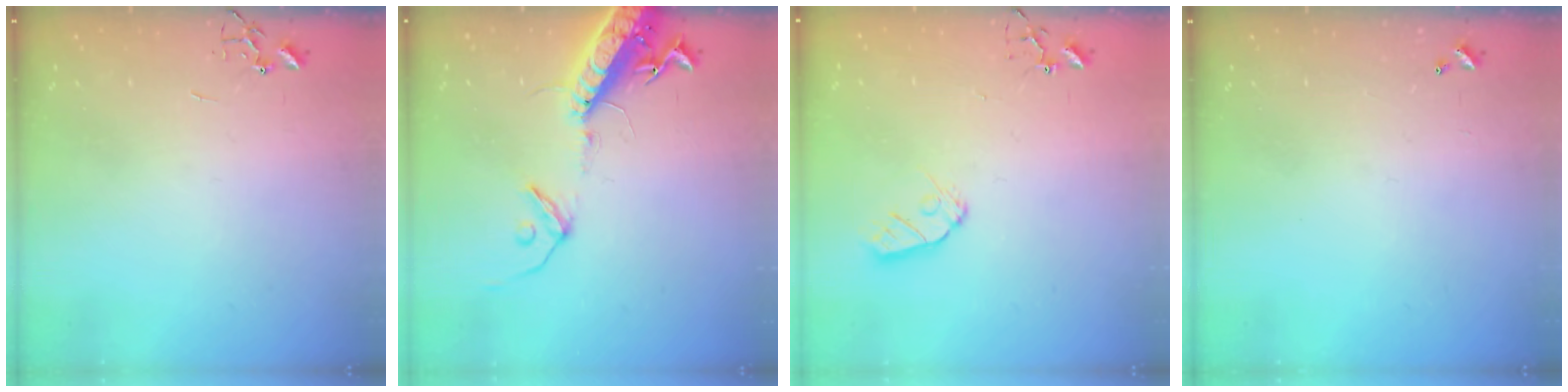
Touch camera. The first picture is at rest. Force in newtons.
{"total": 16.3, "press": 15.8, "slide": 4.0}
{"total": 7.6, "press": 7.6, "slide": 0.5}
{"total": 0.0}